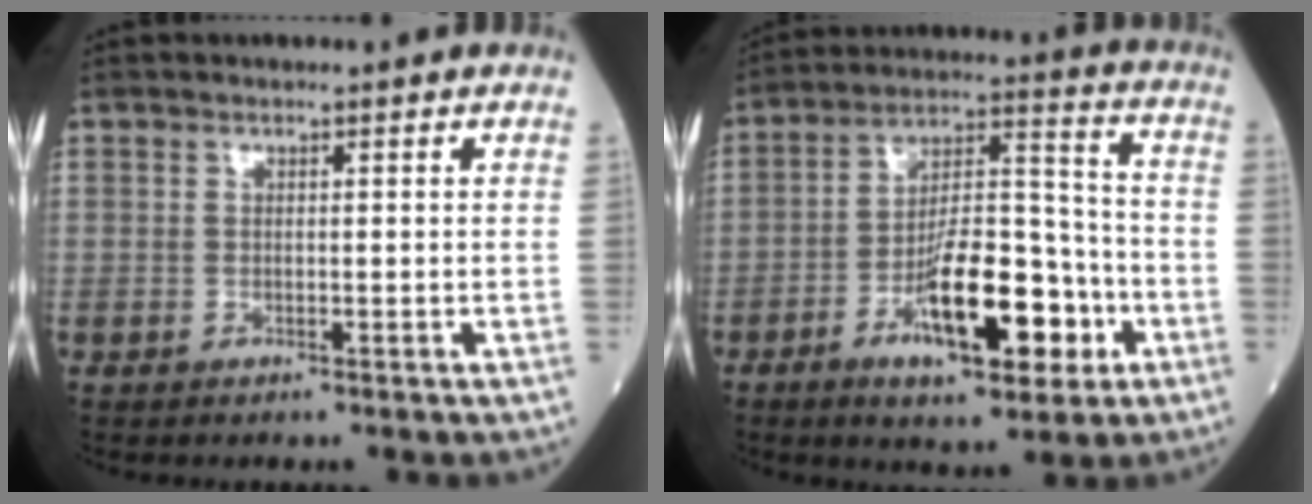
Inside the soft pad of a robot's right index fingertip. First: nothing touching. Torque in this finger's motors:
{"motor_torque": [0.75, -0.17, 0.84, 0.17]}